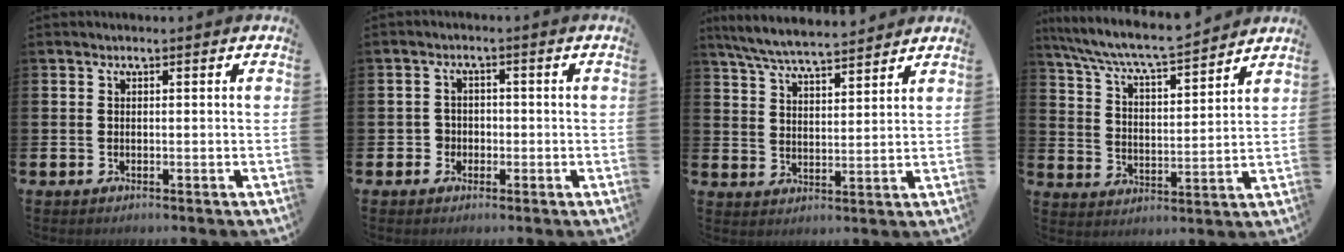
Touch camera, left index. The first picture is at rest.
{"total": 2.2, "force": [-0.9, 2.0, 0.2], "torque": [-0.006, 0.005, -0.024]}
{"total": 6.4, "force": [6.1, 0.5, 1.6], "torque": [-0.057, -0.030, 0.111]}
{"total": 7.5, "force": [7.2, 0.2, 2.2], "torque": [-0.076, -0.054, 0.124]}